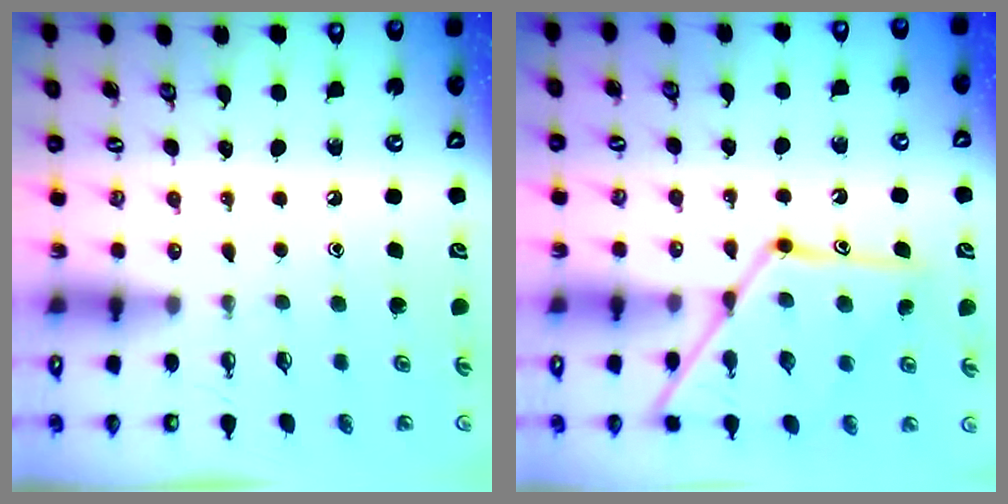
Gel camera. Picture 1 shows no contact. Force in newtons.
{"total": 15.7, "press": 15.6, "slide": 1.4}